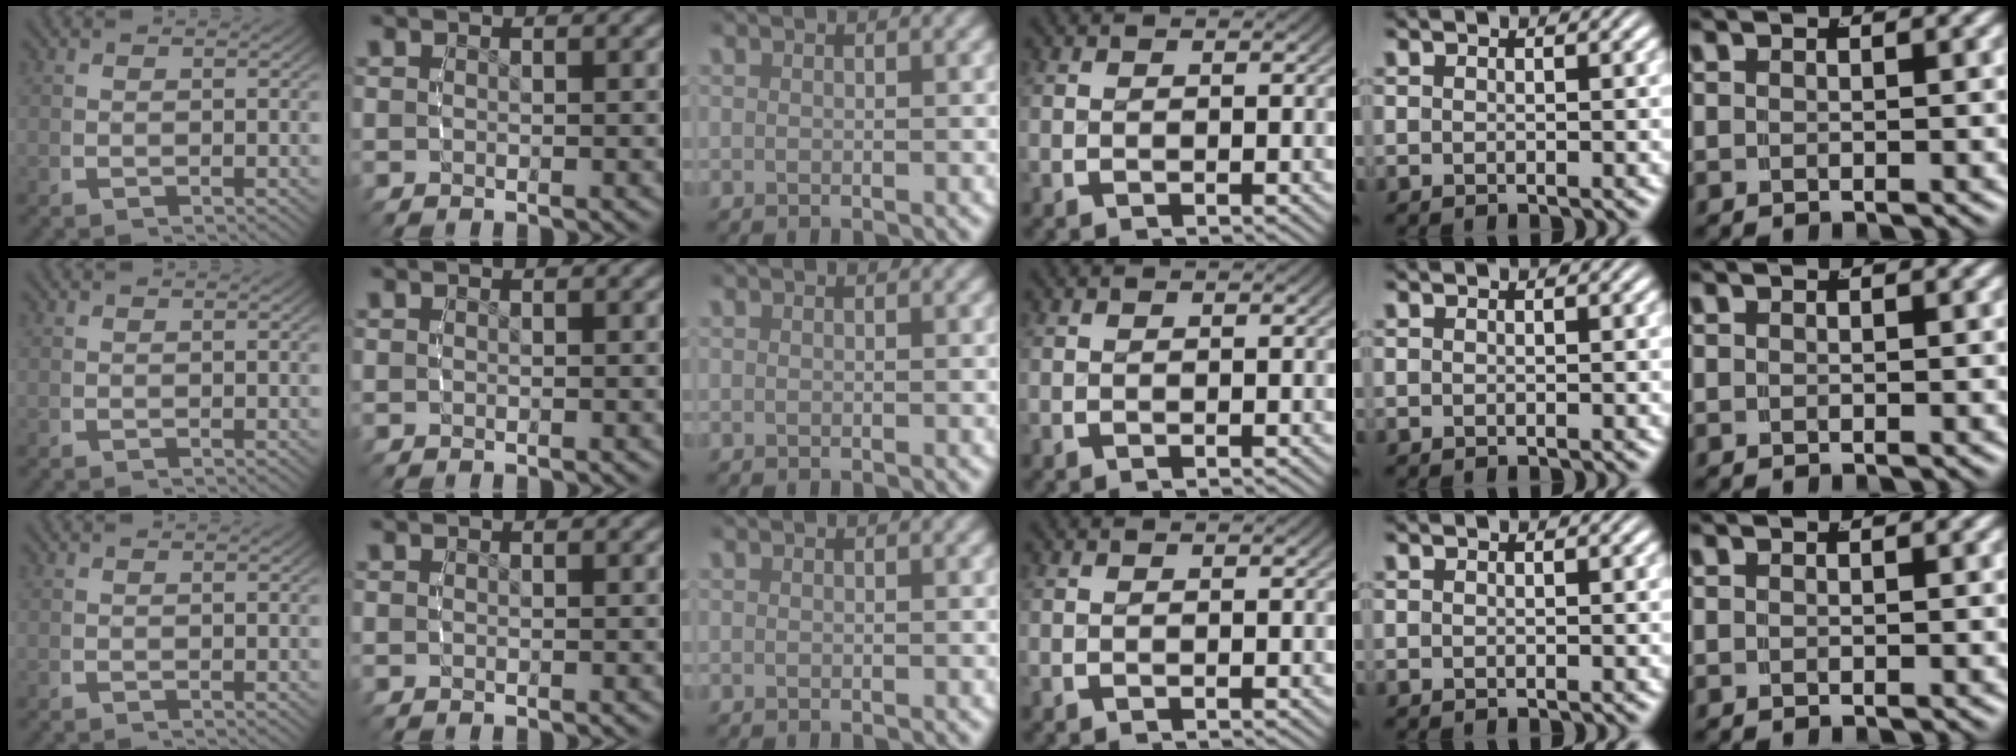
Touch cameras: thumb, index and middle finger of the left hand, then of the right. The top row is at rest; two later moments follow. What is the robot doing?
{"motion": "grasp_and_lifting", "object": "bottle cap"}